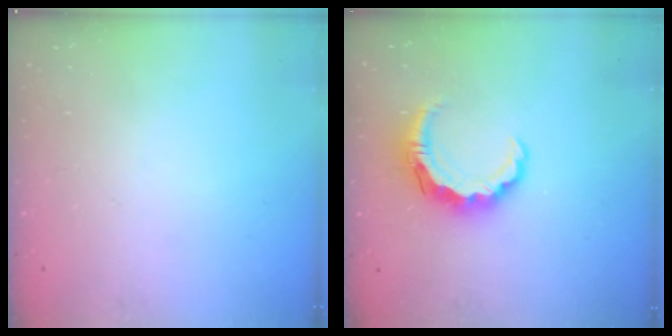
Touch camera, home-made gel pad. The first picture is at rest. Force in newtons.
{"total": 7.9, "press": 7.8, "slide": 1.3}